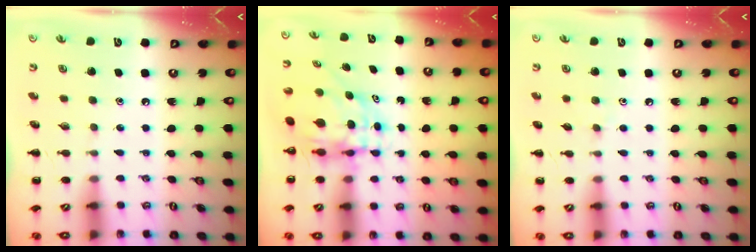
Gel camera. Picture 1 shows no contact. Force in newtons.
{"total": 6.5, "press": 6.3, "slide": 1.5}
{"total": 4.0, "press": 3.7, "slide": 1.5}